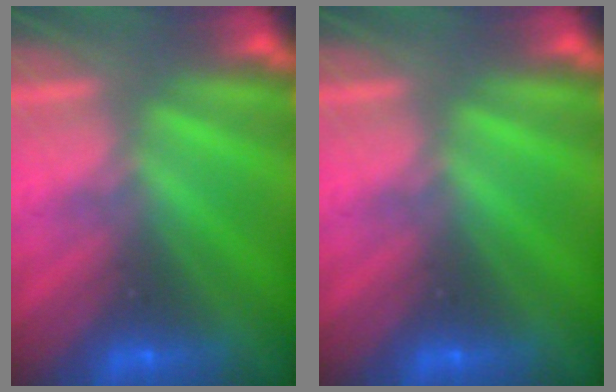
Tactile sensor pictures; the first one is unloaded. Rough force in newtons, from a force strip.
{"total": 0.0}